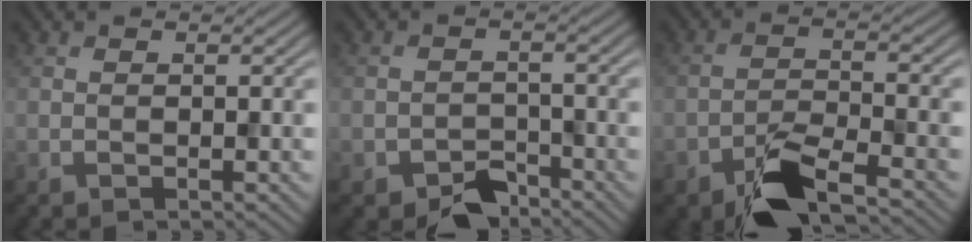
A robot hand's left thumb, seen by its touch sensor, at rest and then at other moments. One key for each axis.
{"total": 4.1, "fx": -3.1, "fy": 2.2, "fz": 1.5, "tx": -0.022, "ty": -0.006, "tz": -0.057}
{"total": 6.9, "fx": -4.8, "fy": 2.3, "fz": 4.3, "tx": -0.080, "ty": 0.000, "tz": -0.093}